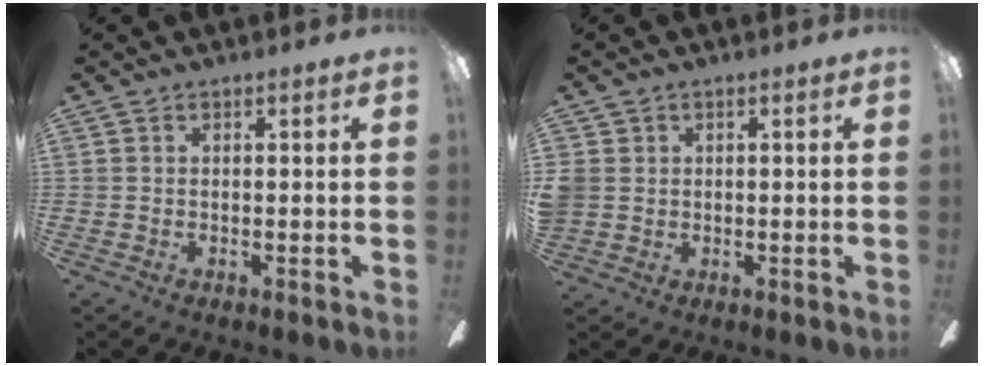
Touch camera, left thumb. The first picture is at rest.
{"total": 3.2, "force": [0.6, 3.0, 0.8], "torque": [-0.020, 0.007, 0.014]}